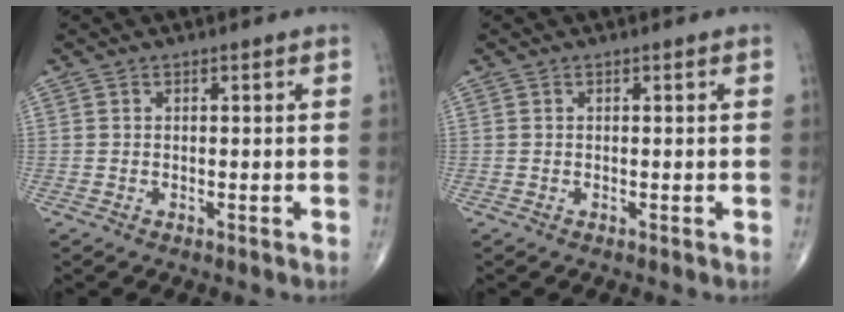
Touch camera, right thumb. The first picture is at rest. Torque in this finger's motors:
{"motor_torque": [0.01, 0.01, 0.00, 0.00, 0.02]}